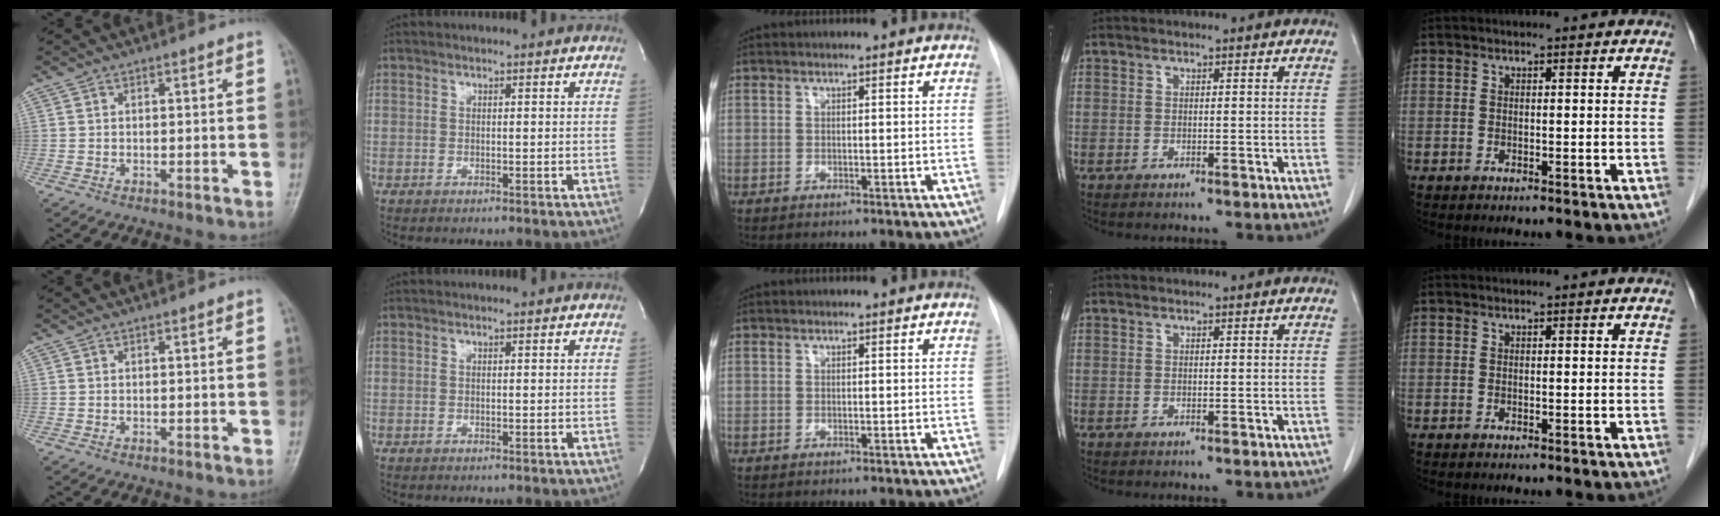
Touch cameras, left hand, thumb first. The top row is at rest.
{}